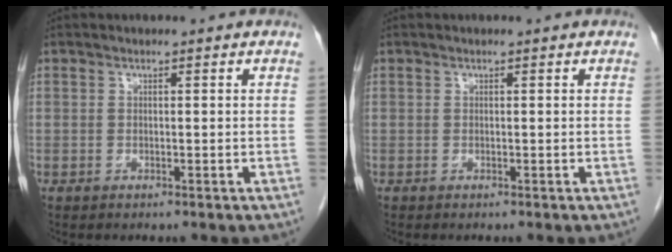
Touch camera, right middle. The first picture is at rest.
{"total": 0.0}